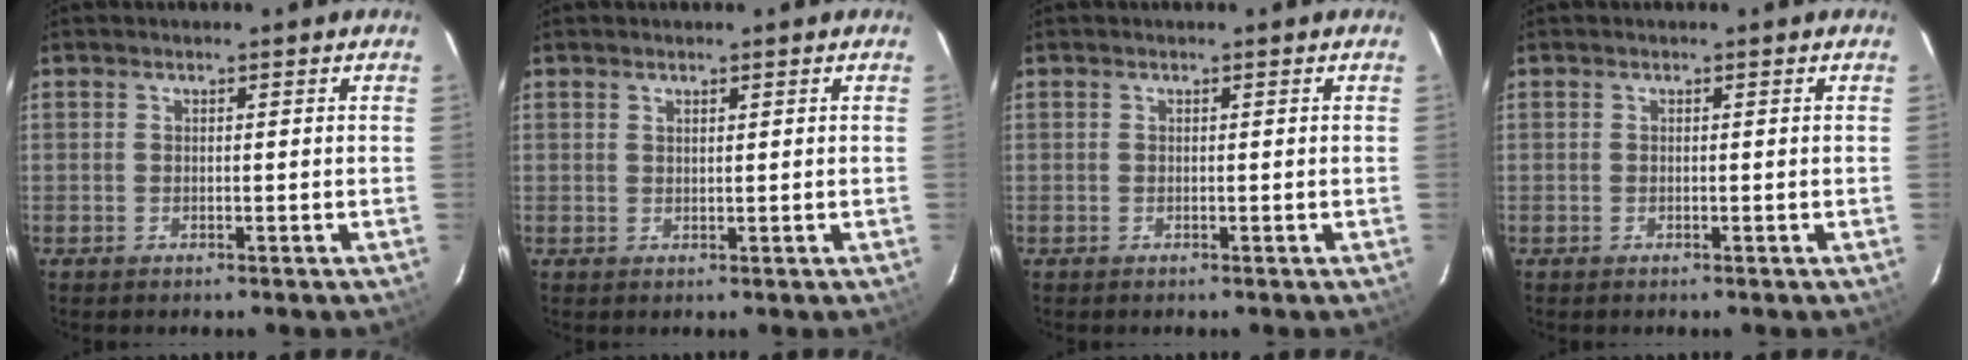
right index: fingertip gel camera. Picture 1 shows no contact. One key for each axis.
{"total": 0.8, "fx": 0.7, "fy": 0.2, "fz": 0.3, "tx": -0.006, "ty": 0.001, "tz": 0.013}
{"total": 0.0}
{"total": 0.0}